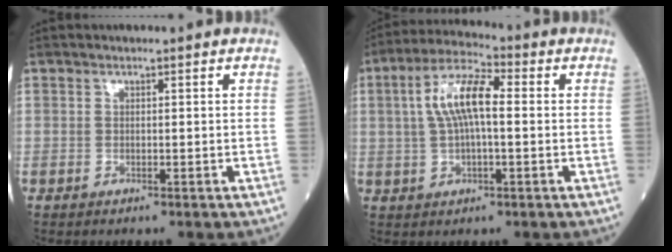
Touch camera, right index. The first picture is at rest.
{"total": 8.8, "force": [1.1, 2.6, 8.3], "torque": [-0.169, 0.025, 0.017]}